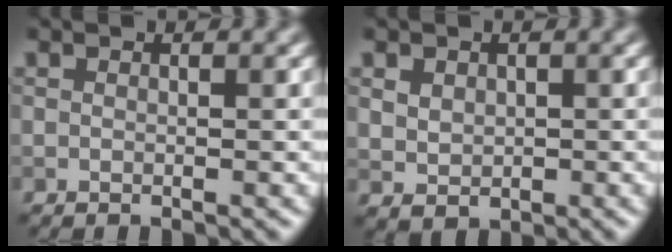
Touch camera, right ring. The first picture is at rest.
{"total": 2.3, "force": [0.8, 1.9, 1.0], "torque": [-0.023, -0.003, 0.017]}